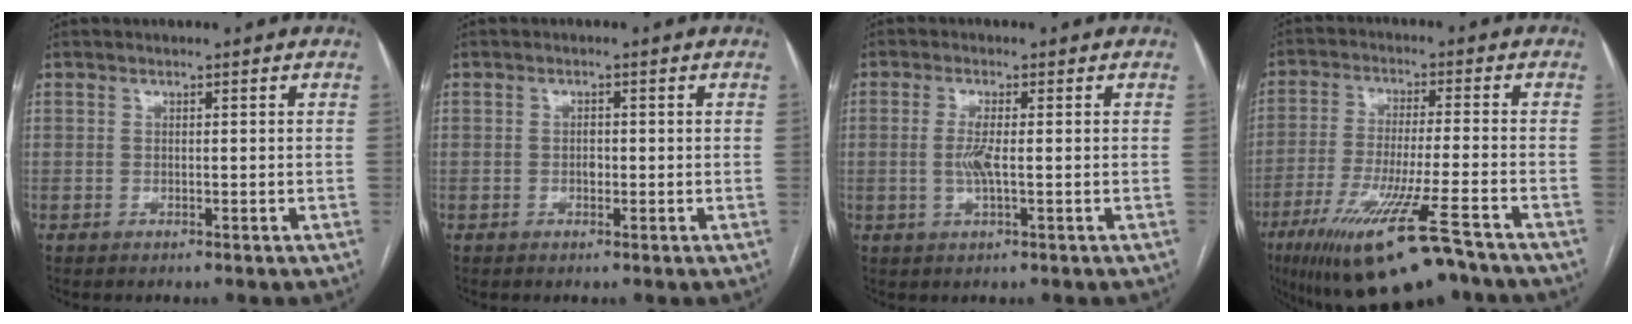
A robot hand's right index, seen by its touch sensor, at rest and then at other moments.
{"total": 1.3, "force": [-0.3, 0.8, 0.9], "torque": [-0.015, 0.003, -0.005]}
{"total": 3.3, "force": [-0.2, 0.4, 3.3], "torque": [-0.075, -0.004, -0.006]}
{"total": 18.2, "force": [-12.3, 2.0, 13.3], "torque": [-0.217, -0.045, -0.203]}